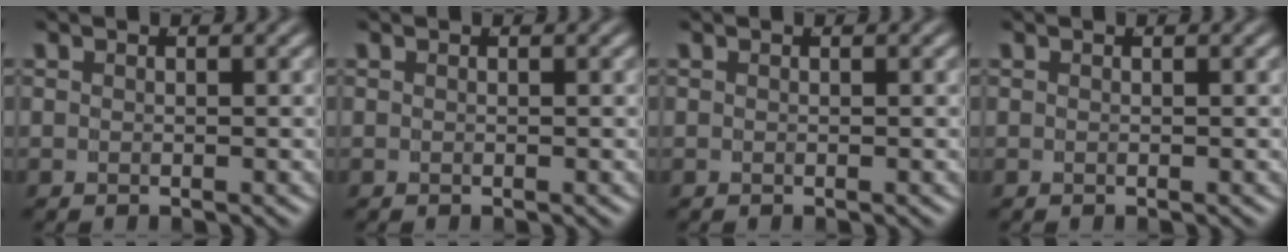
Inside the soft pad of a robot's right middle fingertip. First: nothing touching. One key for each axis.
{"total": 0.0}
{"total": 0.0}
{"total": 0.0}